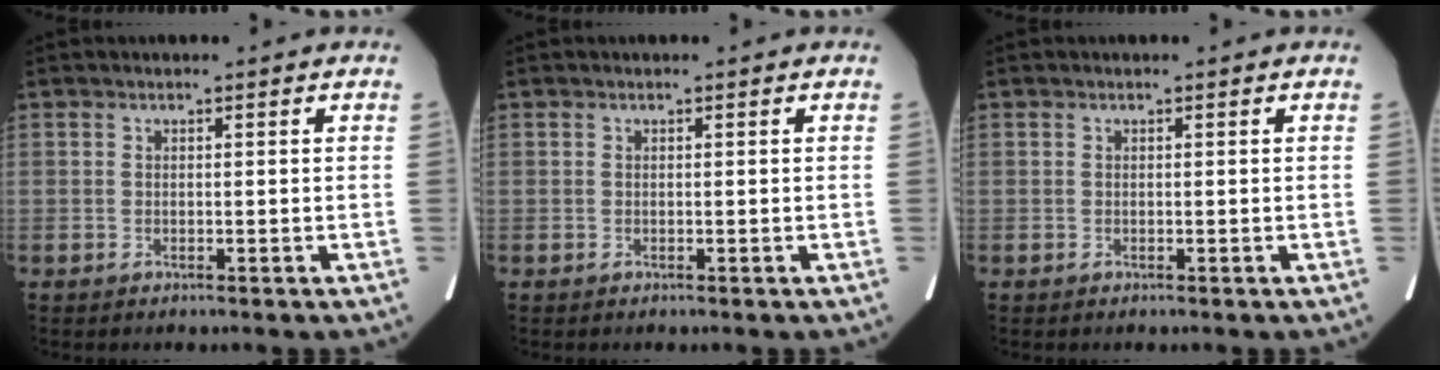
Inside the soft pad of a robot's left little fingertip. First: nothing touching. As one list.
[{"total": 0.0}, {"total": 0.0}]